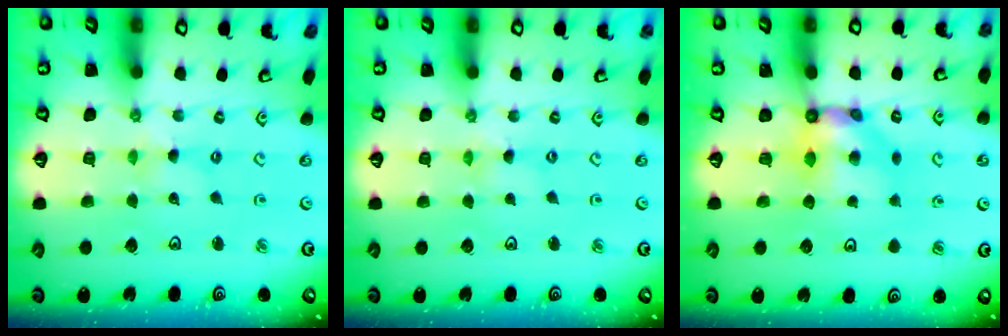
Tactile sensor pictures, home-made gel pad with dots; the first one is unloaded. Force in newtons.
{"total": 0.0}
{"total": 7.3, "press": 7.3, "slide": 0.4}